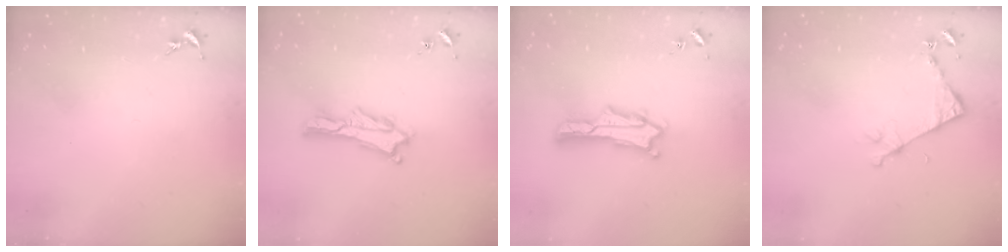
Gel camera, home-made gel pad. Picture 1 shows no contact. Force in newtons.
{"total": 2.1, "press": 2.1, "slide": 0.3}
{"total": 2.7, "press": 2.7, "slide": 0.4}
{"total": 4.5, "press": 4.5, "slide": 0.3}